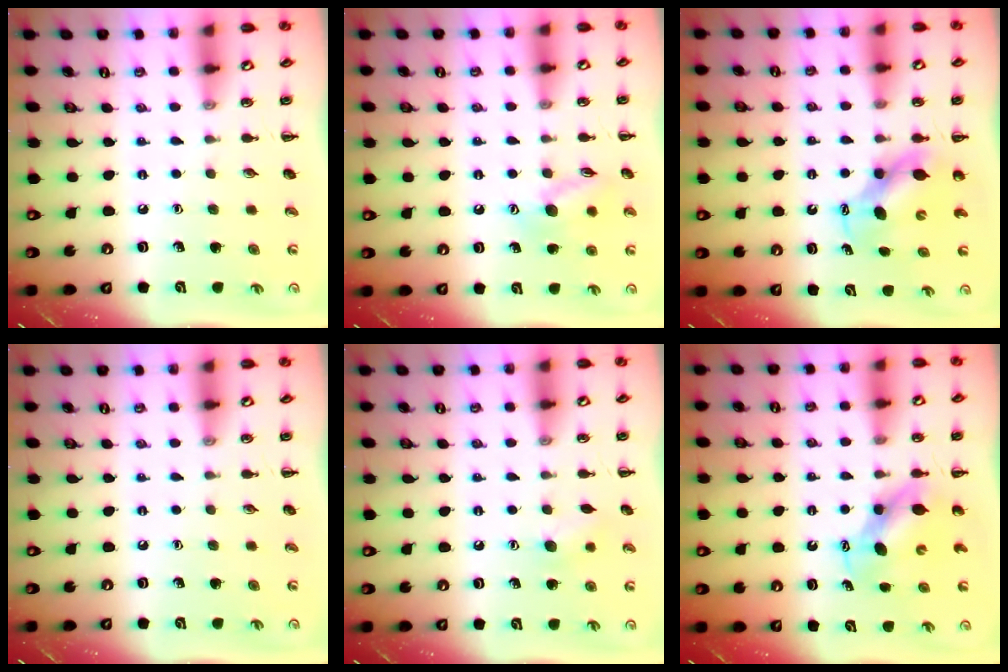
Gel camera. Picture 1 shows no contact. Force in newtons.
{"total": 10.5, "press": 10.5, "slide": 0.9}
{"total": 6.7, "press": 6.6, "slide": 1.1}
{"total": 0.0}
{"total": 7.9, "press": 7.7, "slide": 1.4}
{"total": 6.6, "press": 6.5, "slide": 0.7}